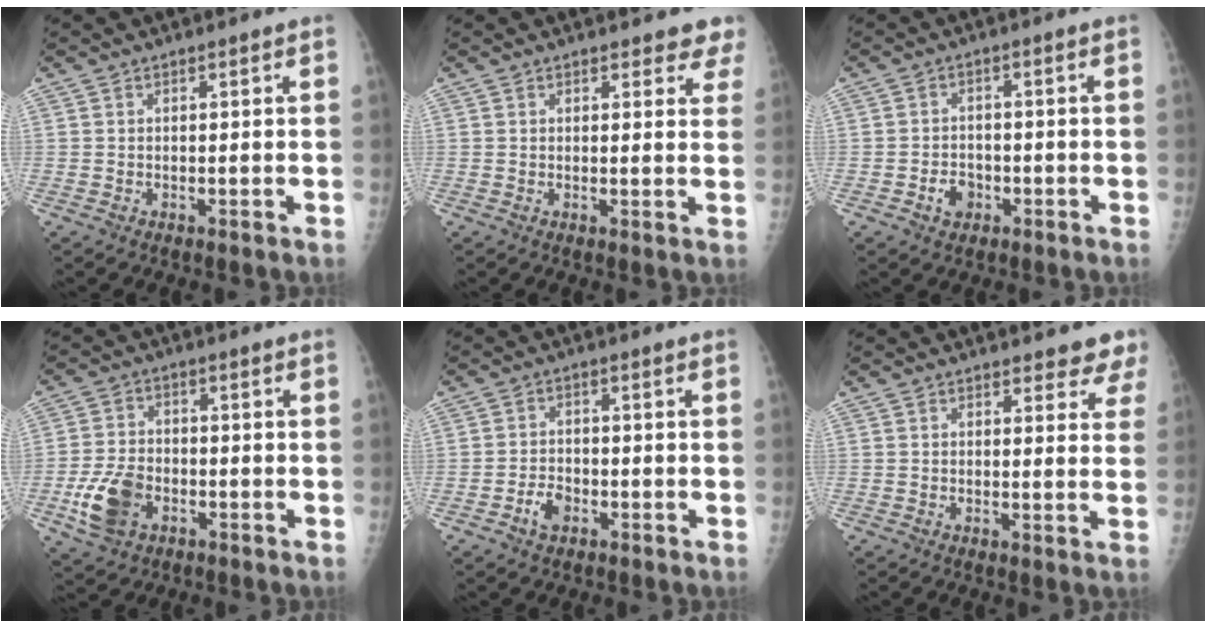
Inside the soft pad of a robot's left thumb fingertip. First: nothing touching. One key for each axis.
{"total": 4.7, "fx": 4.1, "fy": 1.9, "fz": 1.3, "tx": 0.021, "ty": -0.019, "tz": 0.030}
{"total": 3.7, "fx": -1.8, "fy": 2.9, "fz": 1.4, "tx": -0.006, "ty": 0.015, "tz": -0.029}
{"total": 8.7, "fx": -3.5, "fy": 5.9, "fz": 5.4, "tx": -0.104, "ty": 0.013, "tz": -0.063}
{"total": 3.8, "fx": -2.2, "fy": 2.5, "fz": 1.9, "tx": -0.023, "ty": 0.017, "tz": -0.038}
{"total": 5.2, "fx": 4.7, "fy": 2.0, "fz": 1.1, "tx": 0.024, "ty": -0.024, "tz": 0.035}